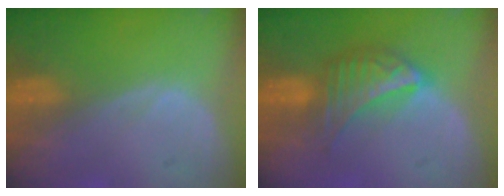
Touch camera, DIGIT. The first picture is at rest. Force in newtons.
{"total": 7.3, "press": 6.3, "slide": 3.5}